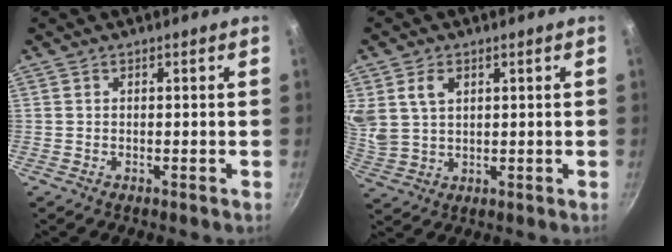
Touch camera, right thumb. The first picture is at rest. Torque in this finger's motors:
{"motor_torque": [0.48, 2.15, 0.92, 0.71, 0.13]}